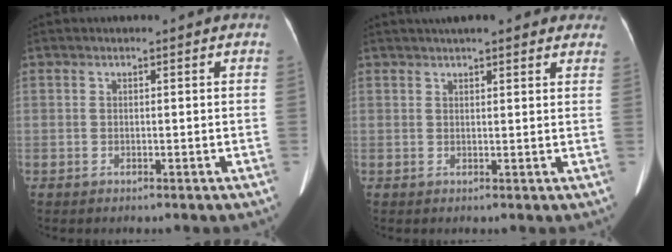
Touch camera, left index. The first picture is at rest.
{"total": 11.5, "force": [9.4, 2.8, 5.9], "torque": [-0.069, 0.034, 0.112]}